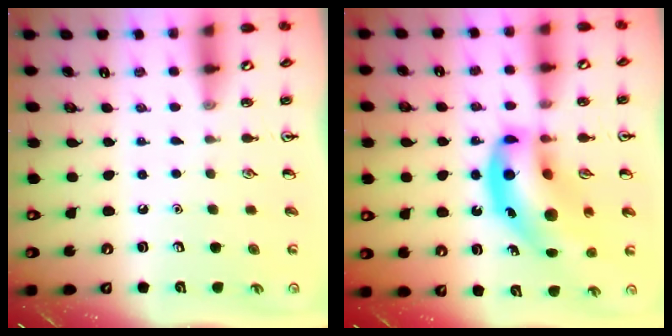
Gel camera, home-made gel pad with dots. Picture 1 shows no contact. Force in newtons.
{"total": 19.0, "press": 18.2, "slide": 5.3}